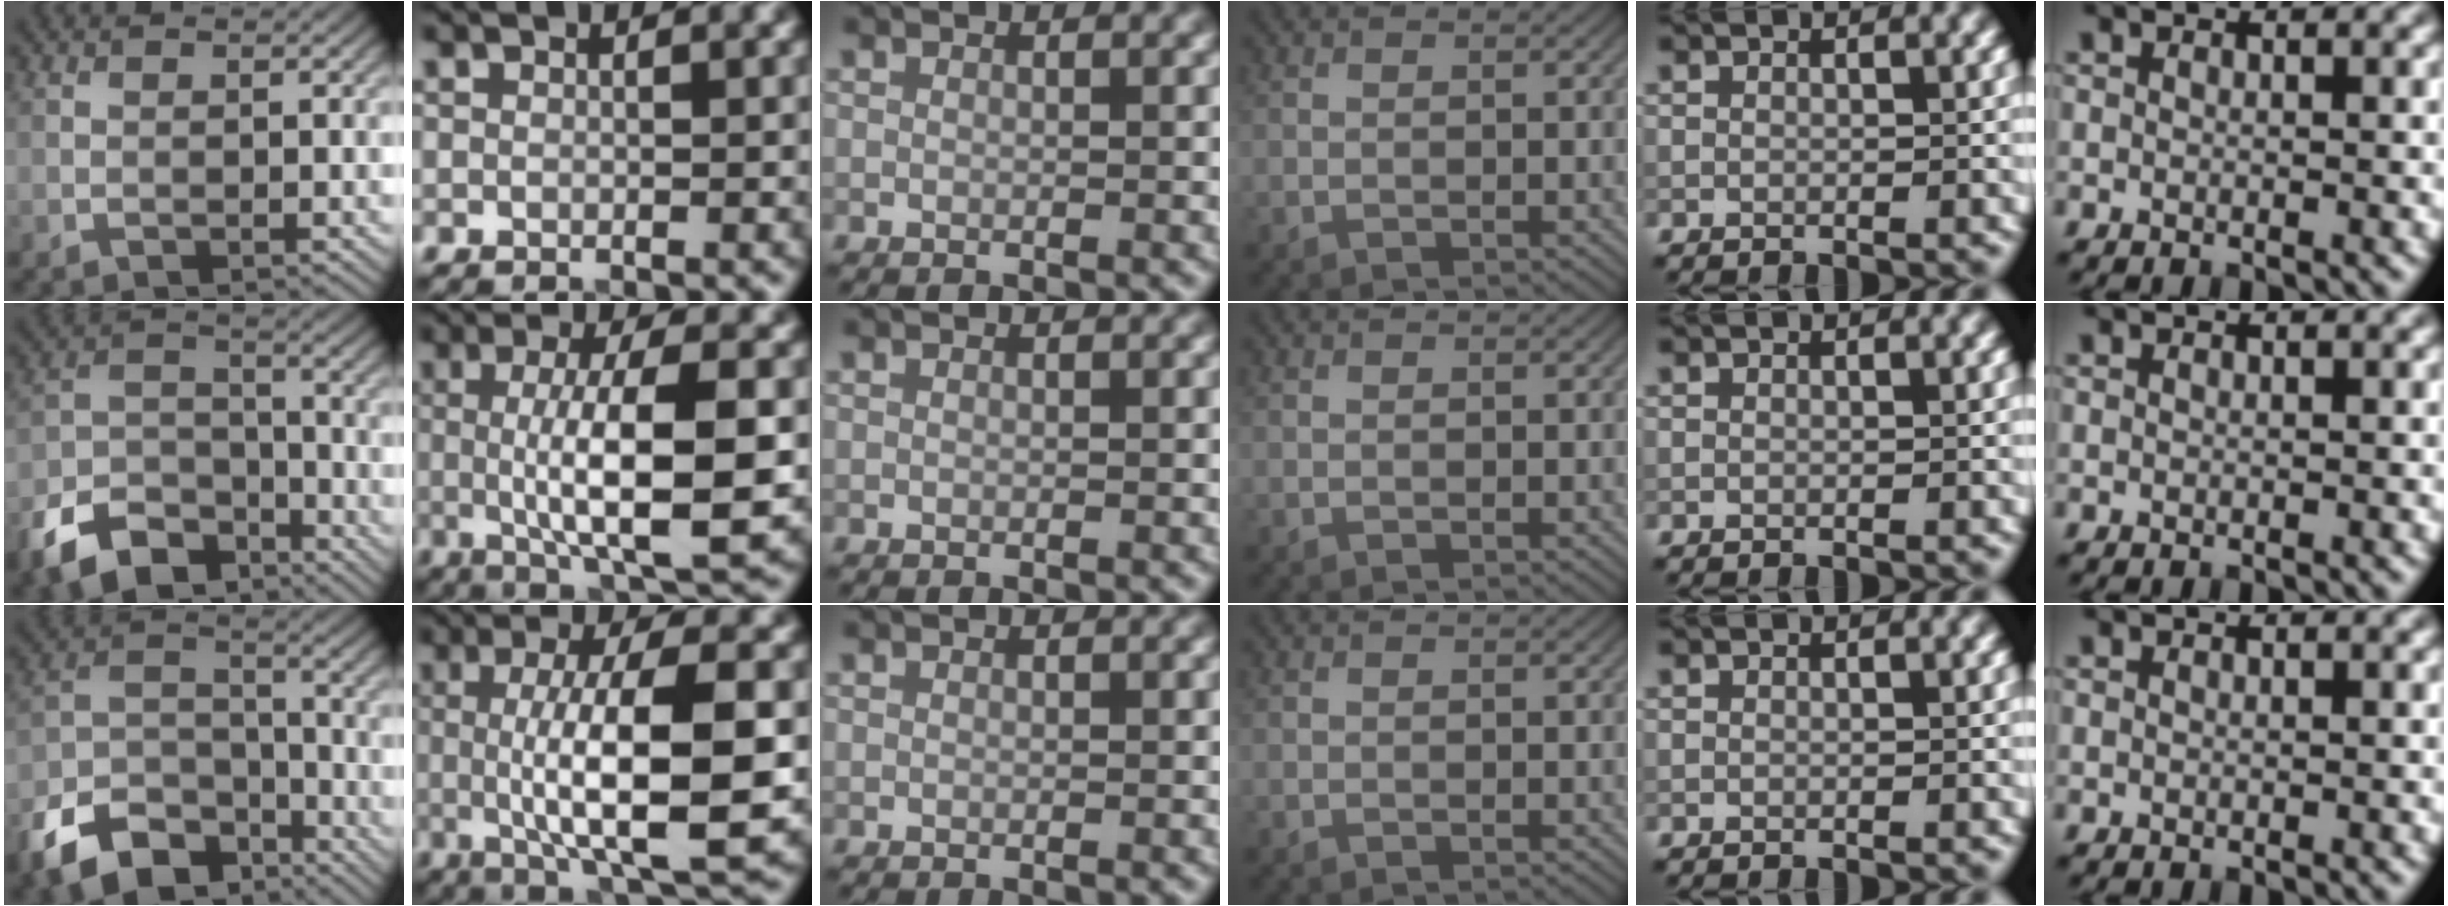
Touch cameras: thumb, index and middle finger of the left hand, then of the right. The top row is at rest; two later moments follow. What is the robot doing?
{"motion": "lift_and_place", "object": "coin"}